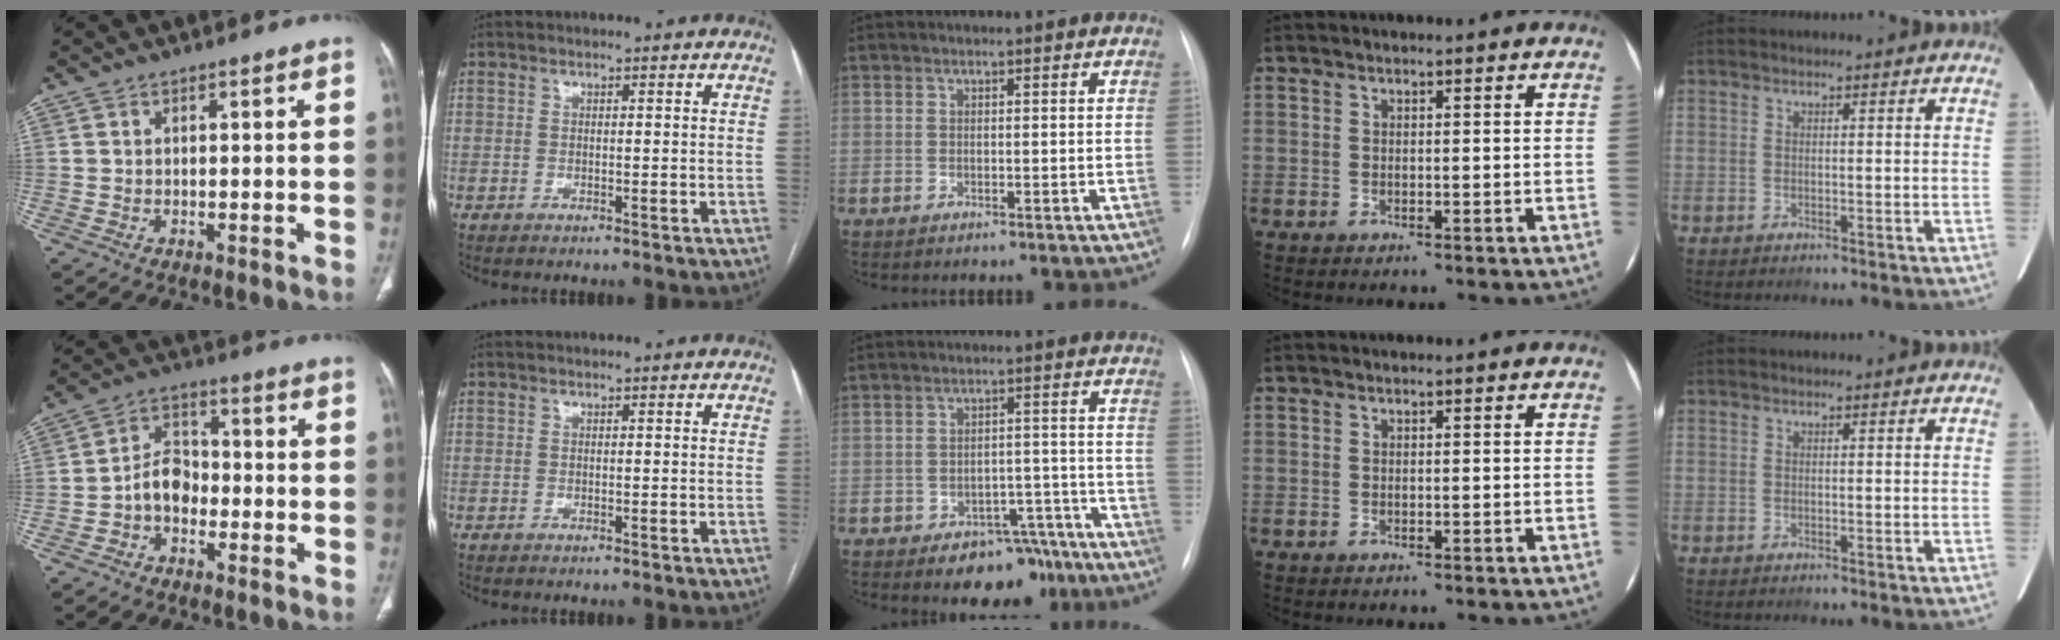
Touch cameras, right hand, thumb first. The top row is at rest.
{"thumb": {"total": 6.3, "force": [-2.2, 4.5, 3.8], "torque": [-0.050, 0.029, -0.052]}, "middle": {"total": 8.2, "force": [-6.0, 4.5, 3.4], "torque": [-0.016, 0.029, -0.079]}}